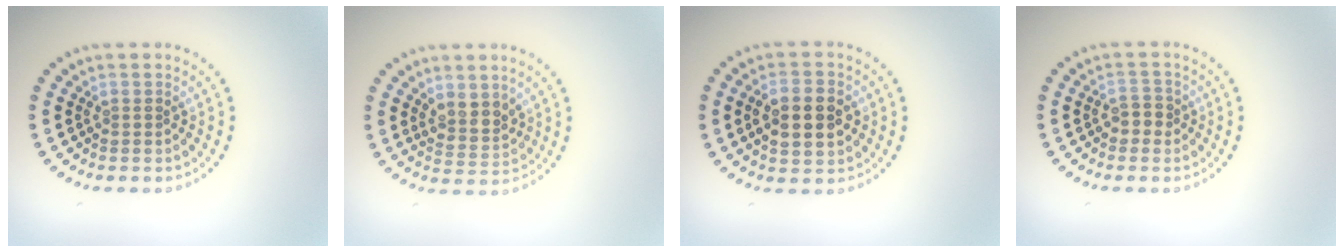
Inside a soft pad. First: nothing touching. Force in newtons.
{"total": 2.4, "press": 2.1, "slide": 1.1}
{"total": 5.1, "press": 5.1, "slide": 0.3}
{"total": 1.8, "press": 1.7, "slide": 0.5}